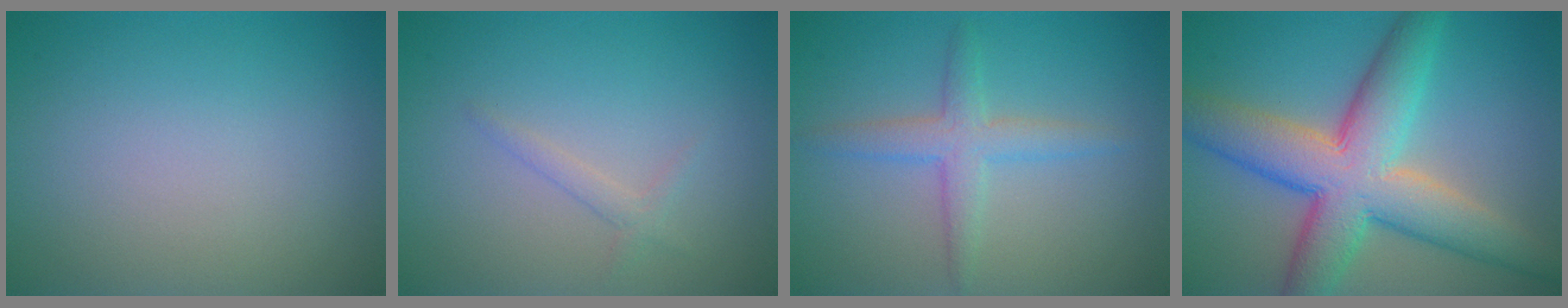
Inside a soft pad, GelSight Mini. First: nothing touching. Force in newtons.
{"total": 1.1, "press": 1.1, "slide": 0.1}
{"total": 2.9, "press": 2.9, "slide": 0.1}
{"total": 9.9, "press": 9.9, "slide": 0.5}